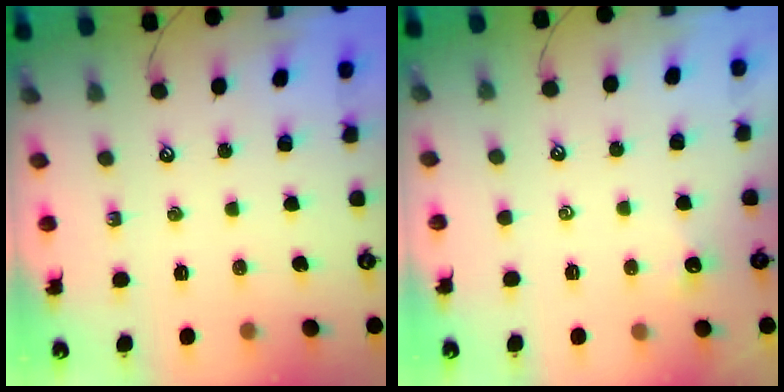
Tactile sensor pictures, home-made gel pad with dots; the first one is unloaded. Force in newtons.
{"total": 1.0, "press": 0.9, "slide": 0.4}